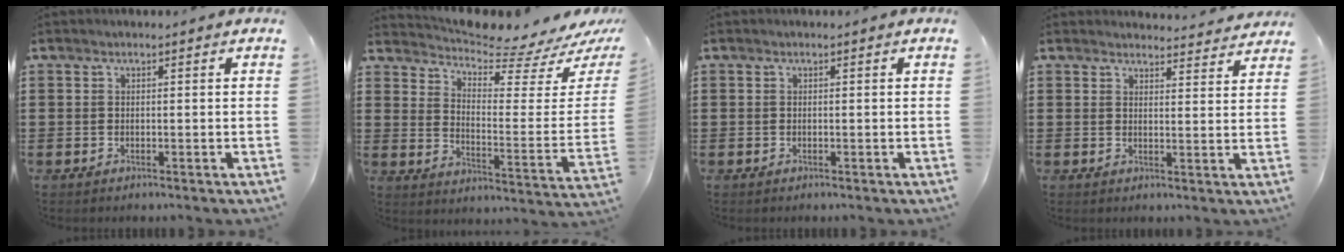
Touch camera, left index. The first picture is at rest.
{"total": 5.6, "force": [5.1, 0.5, 2.2], "torque": [-0.056, -0.059, 0.081]}
{"total": 0.0}
{"total": 3.5, "force": [3.5, 0.3, 0.2], "torque": [-0.007, -0.018, 0.063]}